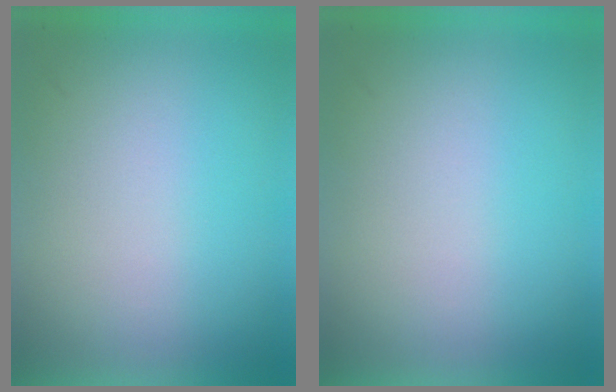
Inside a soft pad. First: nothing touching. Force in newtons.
{"total": 0.0}